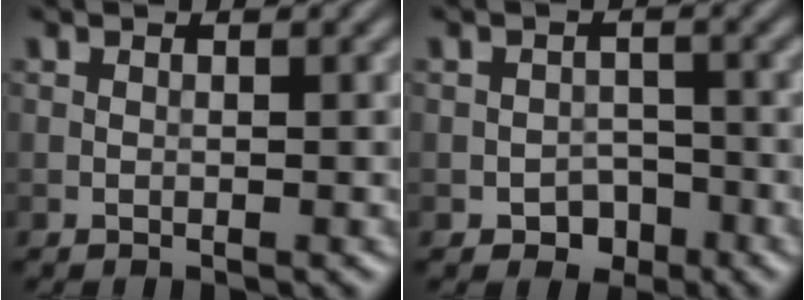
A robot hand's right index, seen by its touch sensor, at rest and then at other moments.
{"total": 2.4, "force": [-1.4, 1.8, 0.8], "torque": [-0.002, 0.001, -0.024]}